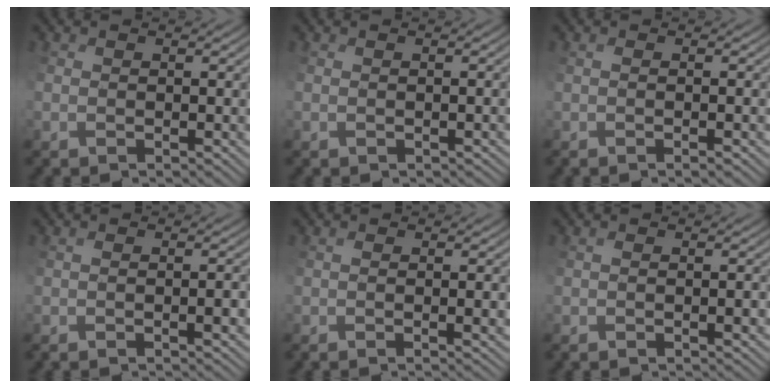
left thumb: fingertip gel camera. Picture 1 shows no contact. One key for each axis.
{"total": 1.2, "fx": -0.8, "fy": 0.6, "fz": 0.7, "tx": -0.002, "ty": -0.001, "tz": -0.005}
{"total": 1.8, "fx": -1.0, "fy": -0.3, "fz": 1.5, "tx": -0.013, "ty": 0.001, "tz": -0.002}
{"total": 2.3, "fx": -1.3, "fy": 0.1, "fz": 1.9, "tx": -0.014, "ty": 0.004, "tz": -0.009}
{"total": 2.5, "fx": -0.9, "fy": 0.1, "fz": 2.4, "tx": -0.027, "ty": -0.002, "tz": -0.003}
{"total": 1.9, "fx": -1.2, "fy": 0.4, "fz": 1.5, "tx": -0.012, "ty": 0.001, "tz": -0.008}